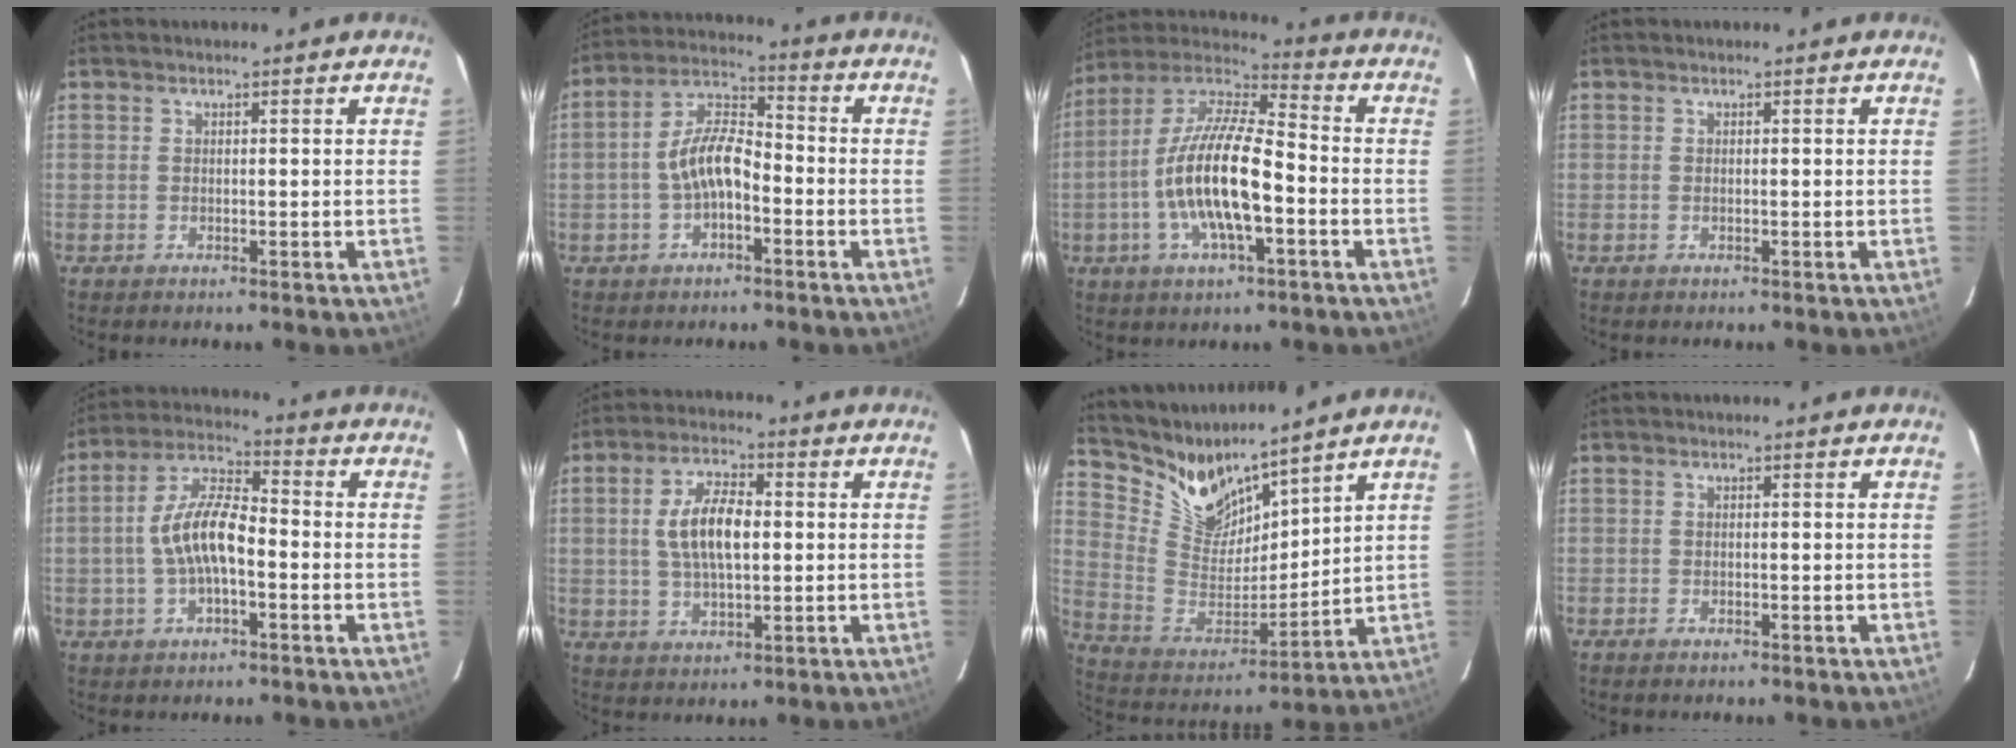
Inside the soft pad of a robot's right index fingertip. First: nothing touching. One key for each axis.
{"total": 8.6, "fx": -2.5, "fy": 4.2, "fz": 7.1, "tx": -0.143, "ty": 0.024, "tz": -0.044}
{"total": 16.6, "fx": -4.2, "fy": 5.0, "fz": 15.3, "tx": -0.300, "ty": -0.003, "tz": -0.083}
{"total": 0.0}
{"total": 10.2, "fx": -2.0, "fy": 4.0, "fz": 9.2, "tx": -0.189, "ty": 0.016, "tz": -0.038}
{"total": 9.3, "fx": 0.7, "fy": 4.2, "fz": 8.2, "tx": -0.159, "ty": 0.011, "tz": 0.016}
{"total": 11.9, "fx": 10.5, "fy": 4.0, "fz": 3.8, "tx": -0.094, "ty": -0.018, "tz": 0.217}
{"total": 0.7, "fx": -0.6, "fy": 0.2, "fz": 0.2, "tx": -0.007, "ty": -0.002, "tz": -0.013}